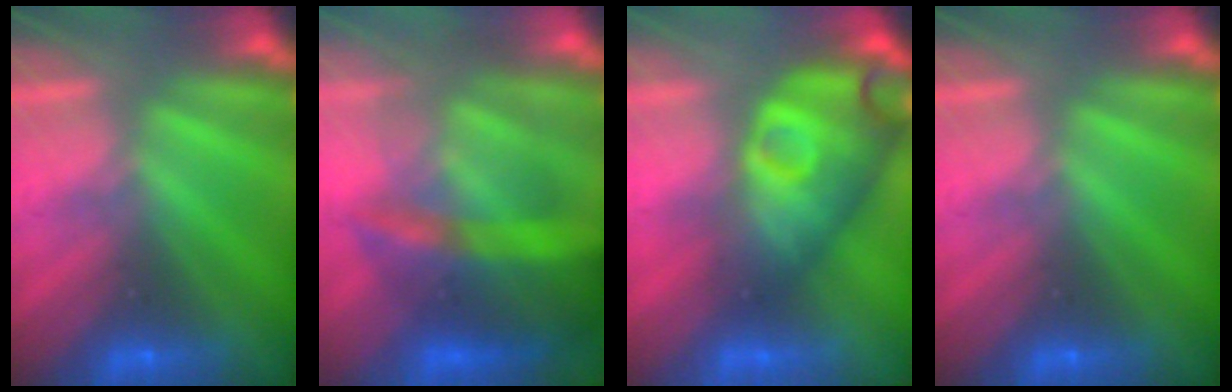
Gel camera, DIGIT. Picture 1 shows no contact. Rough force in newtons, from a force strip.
{"total": 7.6}
{"total": 4.5}
{"total": 0.0}